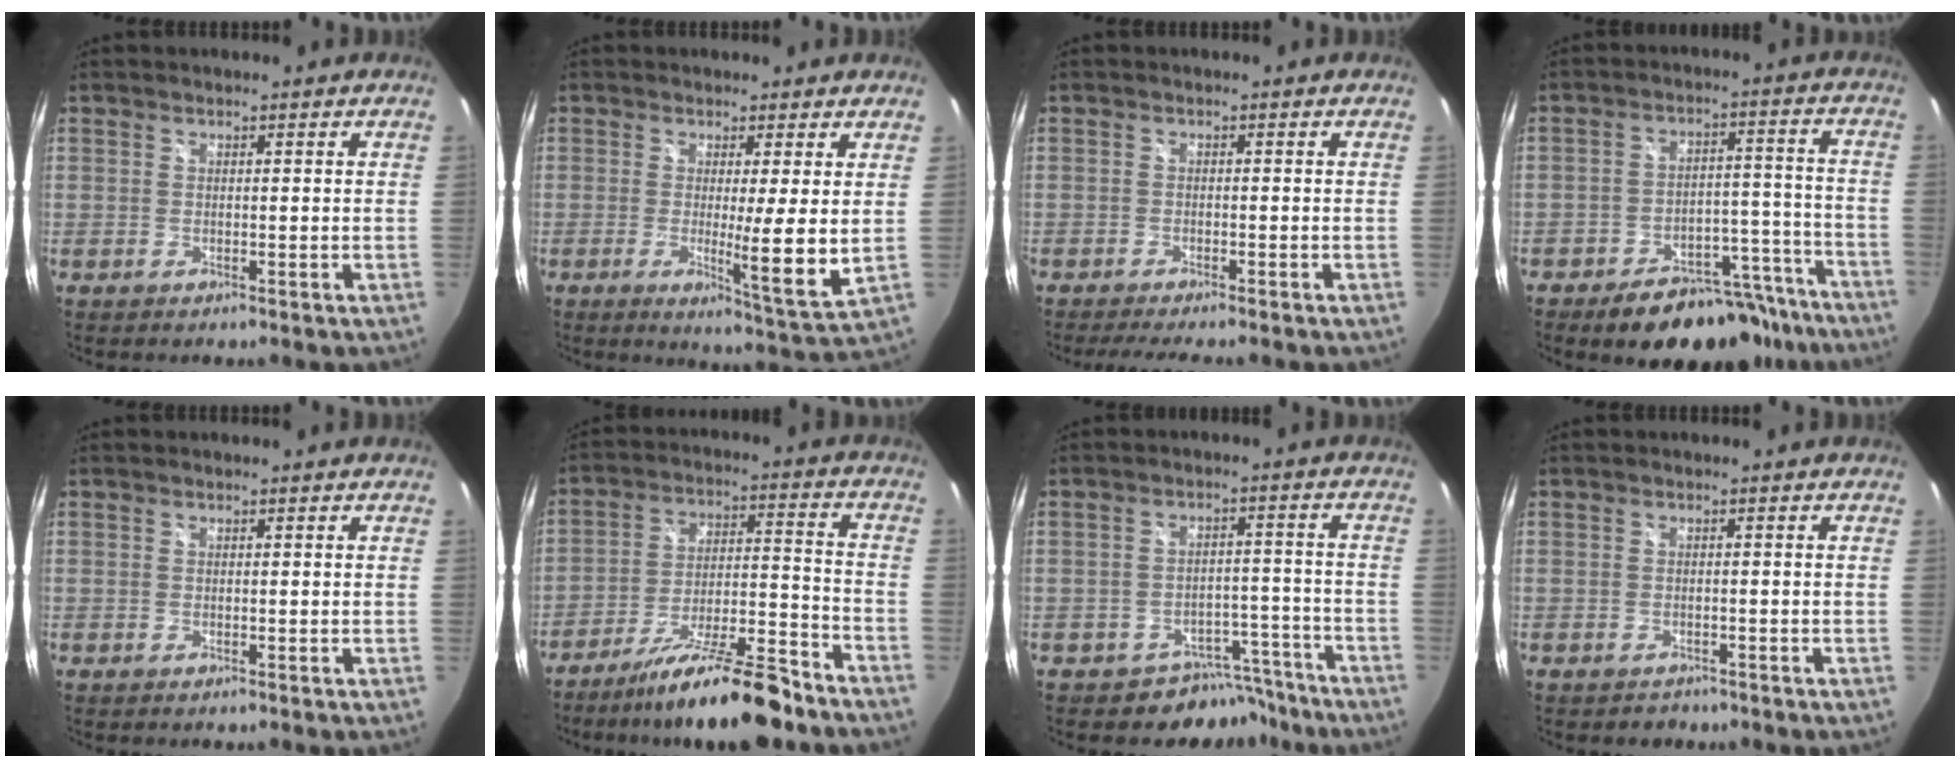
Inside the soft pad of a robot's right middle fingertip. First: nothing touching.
{"total": 7.9, "force": [1.0, -0.5, 7.9], "torque": [-0.116, -0.025, 0.012]}
{"total": 5.0, "force": [-4.4, 0.3, 2.4], "torque": [-0.053, -0.014, -0.069]}
{"total": 16.9, "force": [-13.6, 7.7, 6.5], "torque": [-0.104, 0.036, -0.166]}
{"total": 0.0}
{"total": 16.6, "force": [-13.7, 2.2, 9.1], "torque": [-0.162, -0.011, -0.218]}
{"total": 7.5, "force": [-6.3, 4.1, 0.6], "torque": [-0.009, 0.031, -0.077]}
{"total": 1.9, "force": [-1.4, 1.3, 0.2], "torque": [-0.008, -0.002, -0.018]}